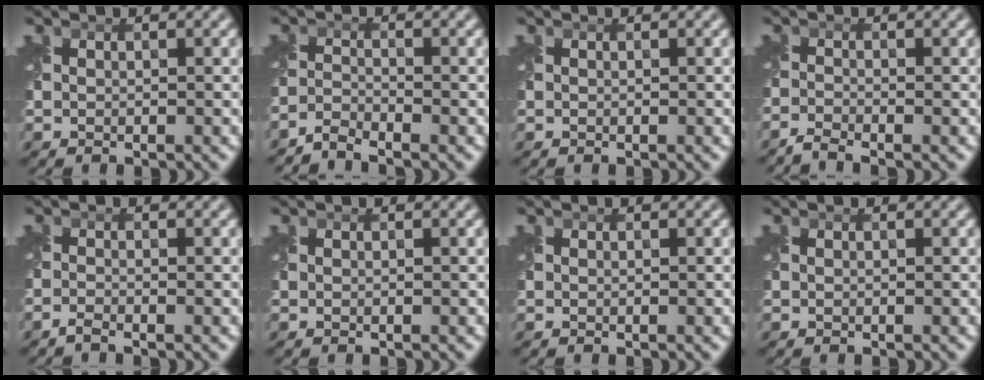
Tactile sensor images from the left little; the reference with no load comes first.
{"total": 2.2, "force": [-2.1, 0.0, 0.4], "torque": [-0.009, -0.003, -0.054]}
{"total": 0.0}
{"total": 1.8, "force": [-1.7, 0.1, 0.6], "torque": [-0.015, -0.008, -0.047]}
{"total": 1.0, "force": [-0.9, 0.0, 0.4], "torque": [-0.010, -0.005, -0.025]}
{"total": 0.0}
{"total": 0.0}
{"total": 0.0}